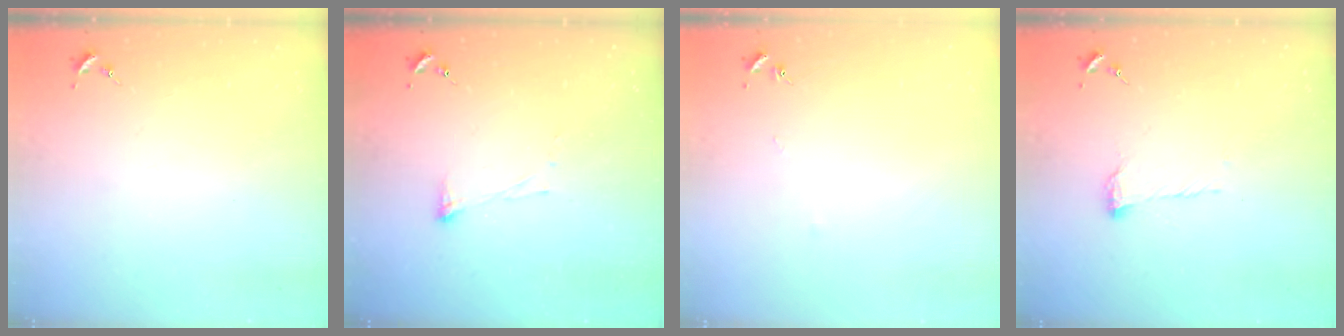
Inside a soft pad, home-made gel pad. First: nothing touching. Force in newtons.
{"total": 3.7, "press": 3.6, "slide": 0.6}
{"total": 2.5, "press": 2.5, "slide": 0.4}
{"total": 7.6, "press": 7.5, "slide": 0.8}